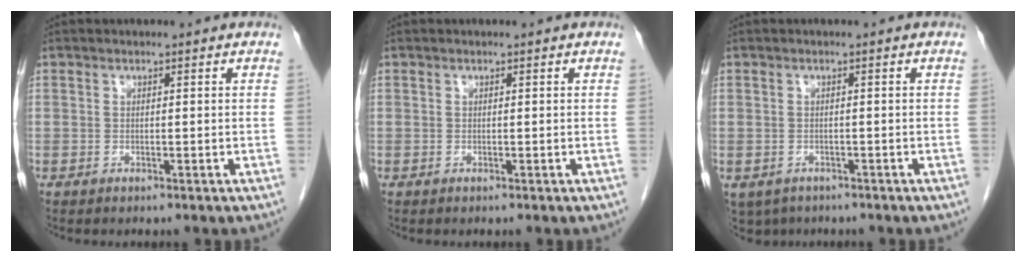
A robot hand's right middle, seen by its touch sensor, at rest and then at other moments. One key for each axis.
{"total": 0.0}
{"total": 5.4, "fx": -3.5, "fy": 3.8, "fz": 1.5, "tx": -0.025, "ty": -0.001, "tz": -0.047}